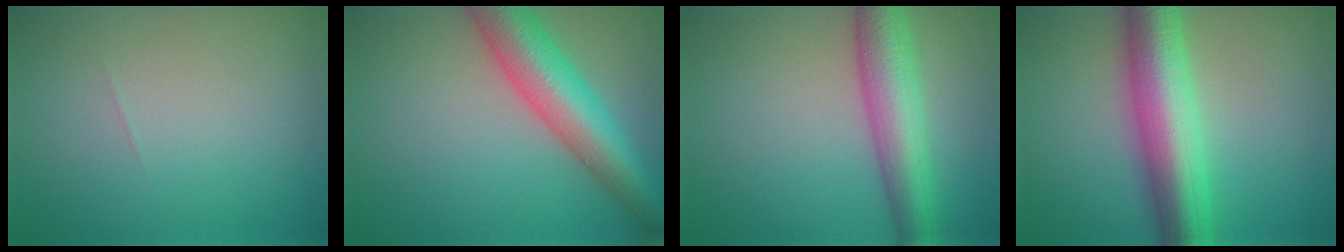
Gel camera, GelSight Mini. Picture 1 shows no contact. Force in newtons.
{"total": 8.4, "press": 8.4, "slide": 0.3}
{"total": 6.5, "press": 6.5, "slide": 0.4}
{"total": 9.9, "press": 9.9, "slide": 0.1}